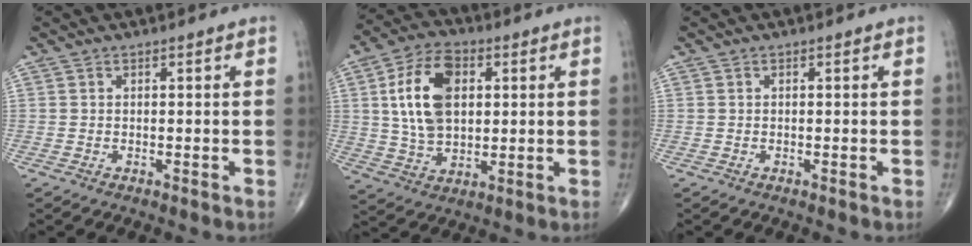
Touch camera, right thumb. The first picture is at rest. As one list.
[{"total": 14.2, "force": [2.9, 8.8, 10.8], "torque": [-0.183, 0.002, 0.052]}, {"total": 0.0}]